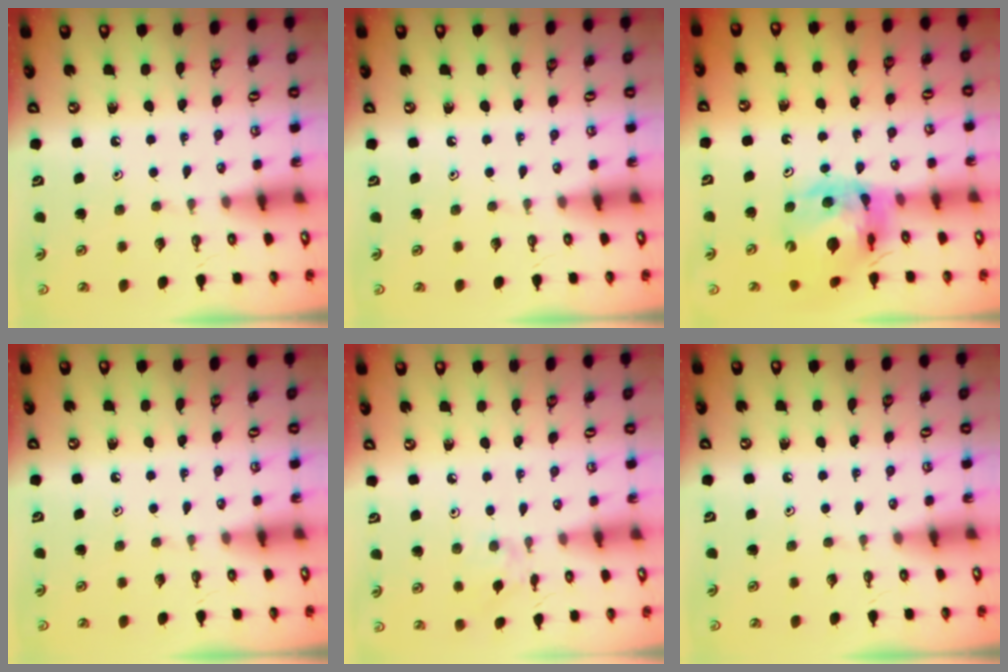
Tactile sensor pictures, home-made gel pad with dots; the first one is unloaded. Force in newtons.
{"total": 0.0}
{"total": 15.4, "press": 15.3, "slide": 1.9}
{"total": 0.0}
{"total": 3.0, "press": 3.0, "slide": 0.3}
{"total": 0.0}